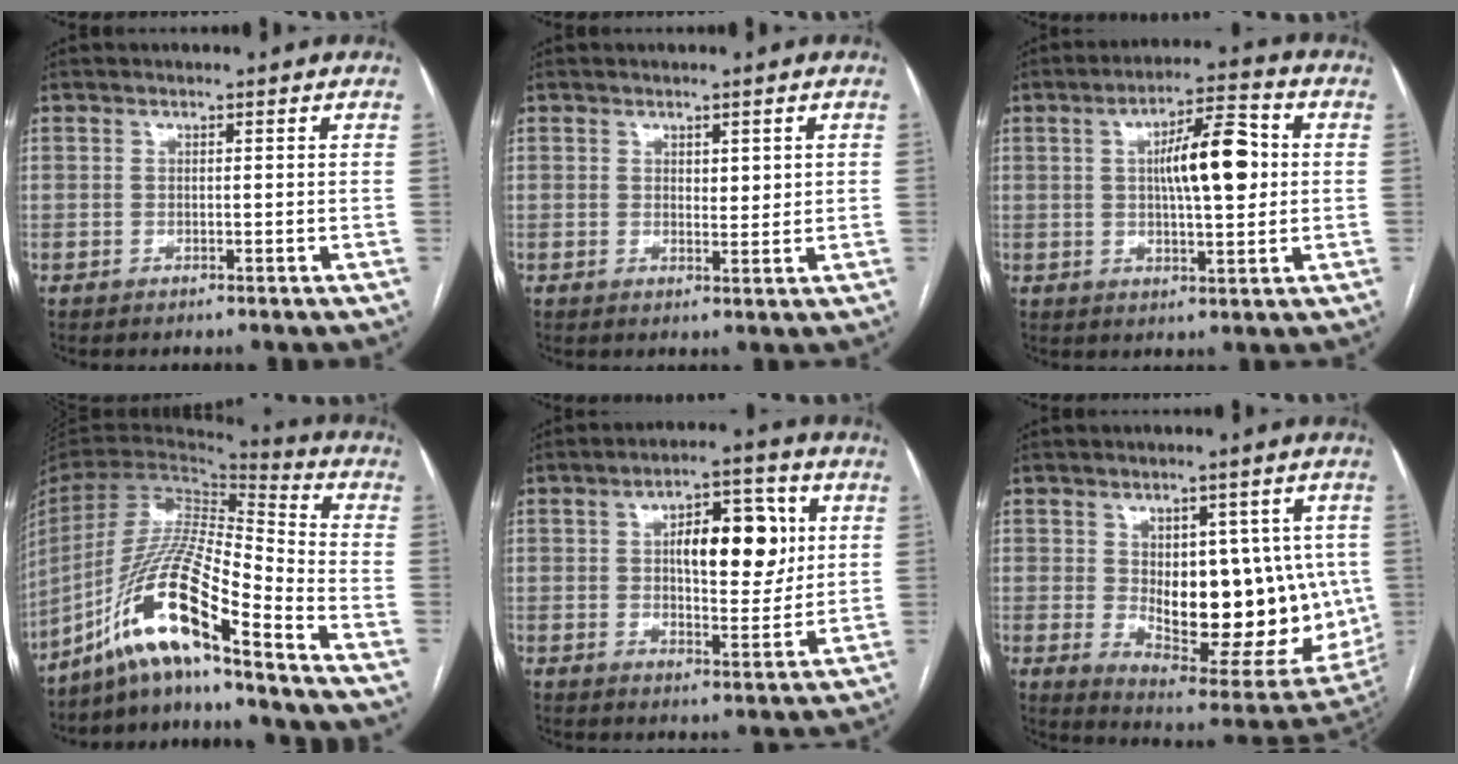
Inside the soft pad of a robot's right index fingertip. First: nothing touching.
{"total": 2.6, "force": [0.8, 1.2, 2.2], "torque": [-0.033, -0.003, 0.015]}
{"total": 10.7, "force": [1.4, 2.7, 10.2], "torque": [-0.168, 0.020, 0.023]}
{"total": 16.3, "force": [-11.6, 0.3, 11.5], "torque": [-0.225, -0.004, -0.218]}
{"total": 11.7, "force": [2.7, 4.7, 10.4], "torque": [-0.153, 0.017, 0.044]}
{"total": 19.8, "force": [-0.3, 9.4, 17.5], "torque": [-0.219, 0.001, 0.026]}